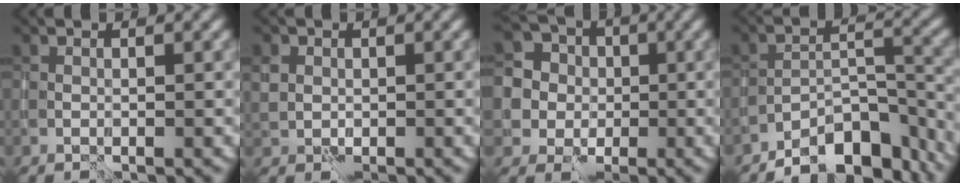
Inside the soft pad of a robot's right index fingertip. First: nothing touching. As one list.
[{"total": 1.8, "force": [0.6, 1.6, 0.3], "torque": [-0.011, 0.003, 0.010]}, {"total": 8.6, "force": [0.6, 8.3, 2.1], "torque": [-0.068, 0.020, -0.001]}, {"total": 7.4, "force": [-6.3, 2.4, 3.0], "torque": [-0.033, 0.004, -0.110]}]